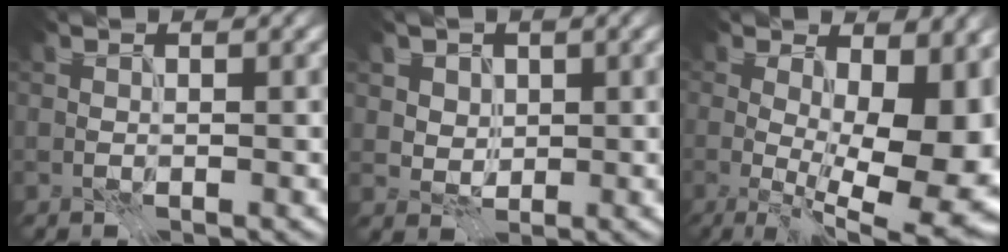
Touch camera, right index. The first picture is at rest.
{"total": 2.4, "force": [1.1, 2.1, 0.6], "torque": [-0.016, -0.015, 0.038]}
{"total": 15.8, "force": [0.3, 6.8, 14.2], "torque": [-0.152, 0.006, 0.031]}